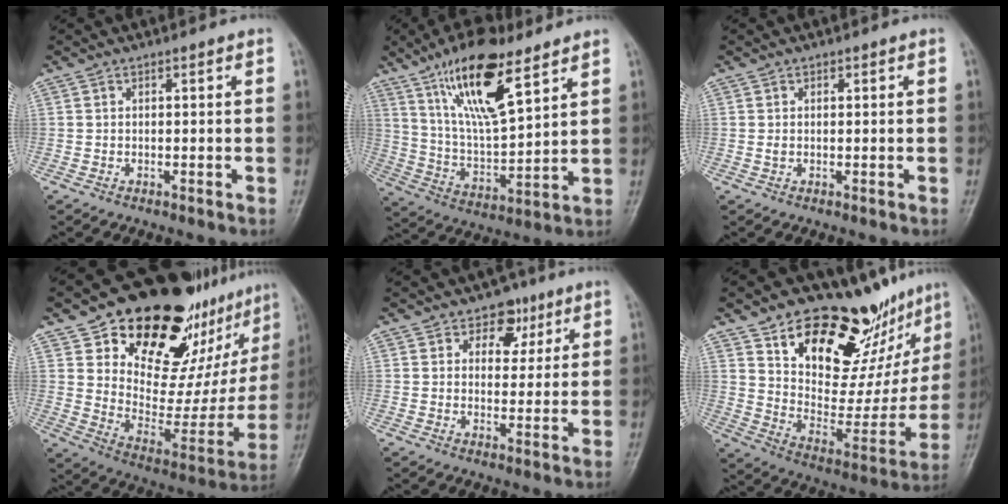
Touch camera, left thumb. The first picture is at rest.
{"total": 17.3, "force": [10.2, 5.6, 12.8], "torque": [-0.208, -0.046, 0.194]}
{"total": 1.0, "force": [0.2, 0.7, 0.6], "torque": [-0.010, -0.001, 0.005]}
{"total": 30.6, "force": [18.9, 15.2, 18.7], "torque": [-0.223, -0.074, 0.284]}
{"total": 5.8, "force": [3.1, 4.3, 2.3], "torque": [0.005, -0.010, 0.042]}
{"total": 26.0, "force": [17.5, 12.7, 14.5], "torque": [-0.153, -0.085, 0.271]}